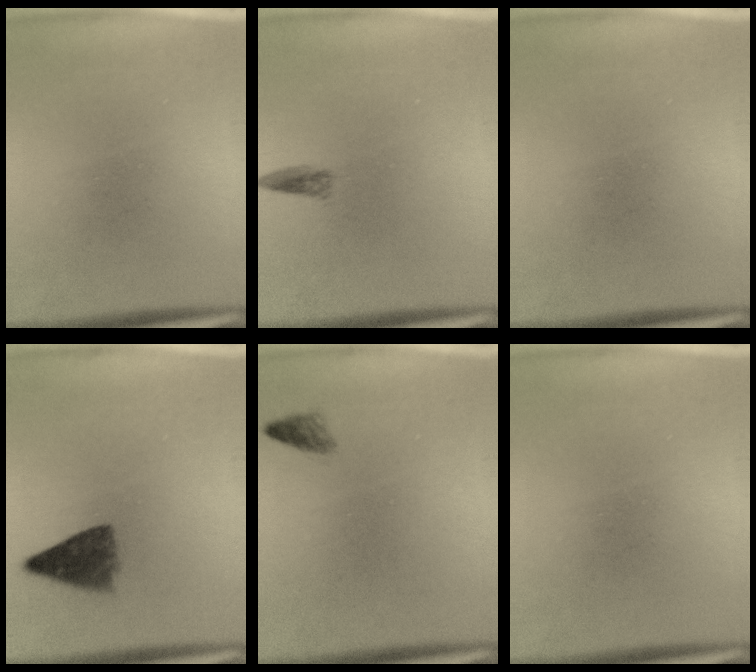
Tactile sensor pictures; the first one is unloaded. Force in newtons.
{"total": 1.3}
{"total": 0.0}
{"total": 4.6}
{"total": 1.1}
{"total": 0.0}